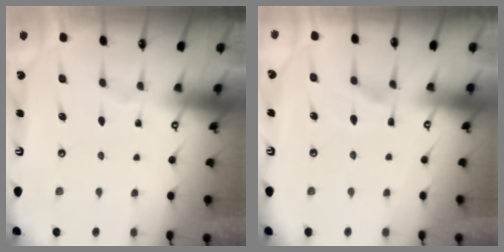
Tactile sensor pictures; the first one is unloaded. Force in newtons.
{"total": 4.8, "press": 4.6, "slide": 1.2}